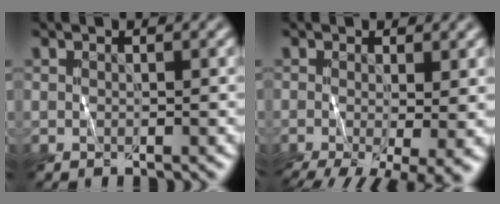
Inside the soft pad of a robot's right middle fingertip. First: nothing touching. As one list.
[{"total": 8.4, "force": [-3.4, 2.8, 7.2], "torque": [-0.117, -0.016, -0.048]}]